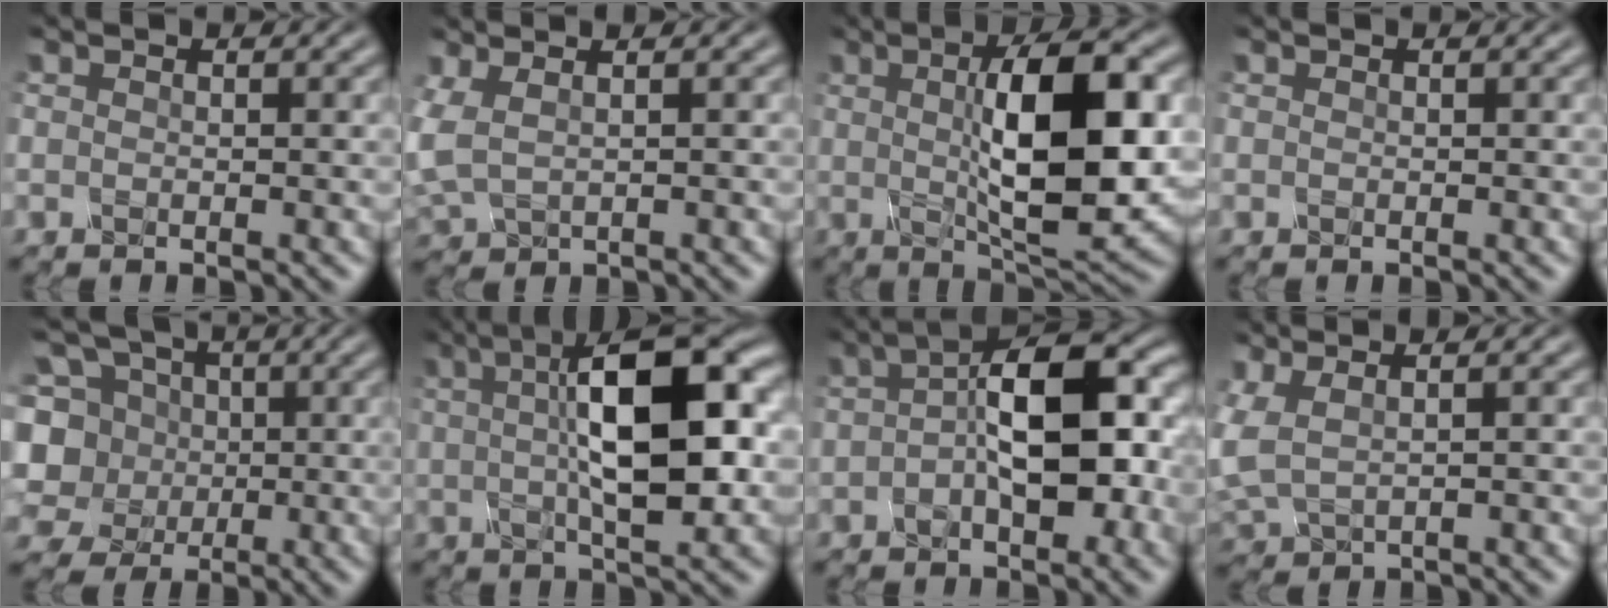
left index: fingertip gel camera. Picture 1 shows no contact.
{"total": 3.3, "force": [0.8, 1.7, 2.7], "torque": [-0.081, 0.005, 0.023]}
{"total": 11.2, "force": [1.0, 3.5, 10.5], "torque": [-0.158, 0.000, 0.019]}
{"total": 0.0}
{"total": 10.0, "force": [0.3, 9.0, 4.3], "torque": [-0.128, 0.038, -0.026]}
{"total": 11.6, "force": [1.8, 3.6, 10.9], "torque": [-0.165, 0.015, 0.024]}
{"total": 9.9, "force": [-0.5, 4.2, 9.0], "torque": [-0.139, 0.020, -0.022]}
{"total": 3.6, "force": [1.1, 1.8, 3.0], "torque": [-0.080, 0.008, 0.031]}